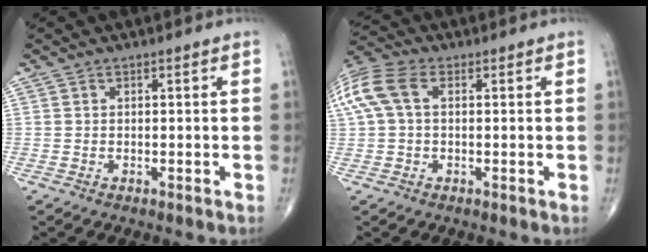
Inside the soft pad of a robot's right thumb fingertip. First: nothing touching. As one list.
[{"total": 10.2, "force": [2.1, 6.3, 7.8], "torque": [-0.194, 0.032, 0.040]}]